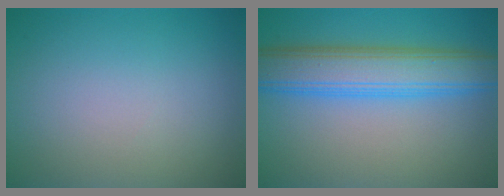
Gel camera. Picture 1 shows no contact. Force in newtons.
{"total": 8.1, "press": 8.1, "slide": 0.1}